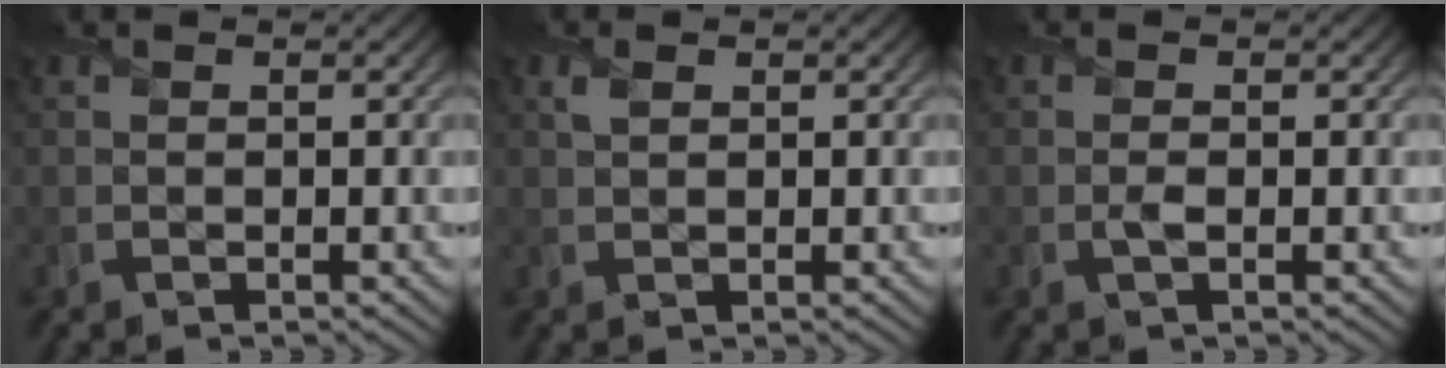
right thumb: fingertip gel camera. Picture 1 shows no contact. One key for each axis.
{"total": 1.2, "fx": 0.7, "fy": 0.5, "fz": 0.8, "tx": -0.024, "ty": 0.006, "tz": 0.015}
{"total": 1.0, "fx": -0.3, "fy": 0.1, "fz": 1.0, "tx": -0.025, "ty": -0.001, "tz": -0.009}